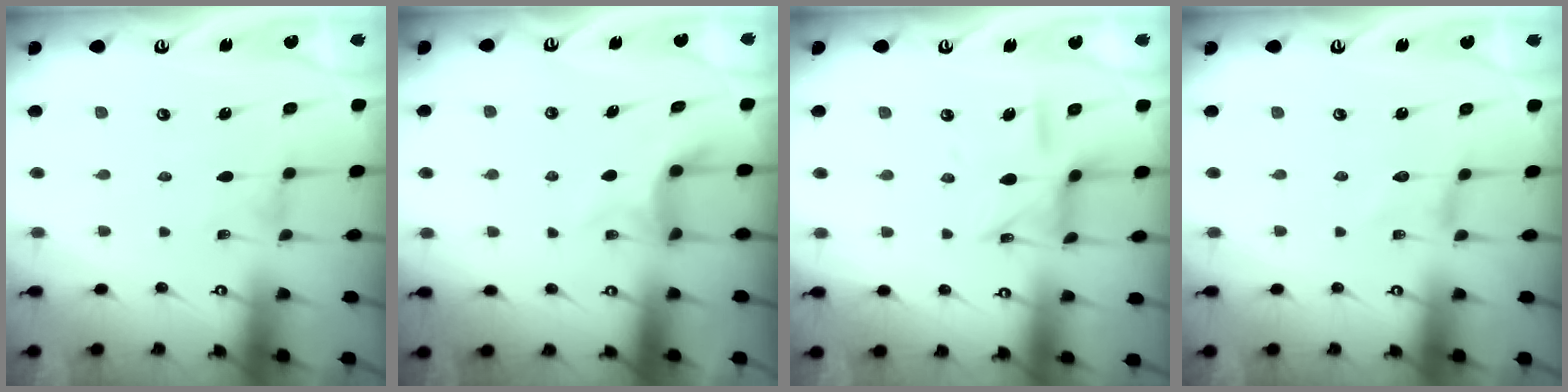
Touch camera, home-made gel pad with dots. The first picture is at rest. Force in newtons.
{"total": 5.9, "press": 5.9, "slide": 0.3}
{"total": 11.4, "press": 11.4, "slide": 1.1}
{"total": 0.0}